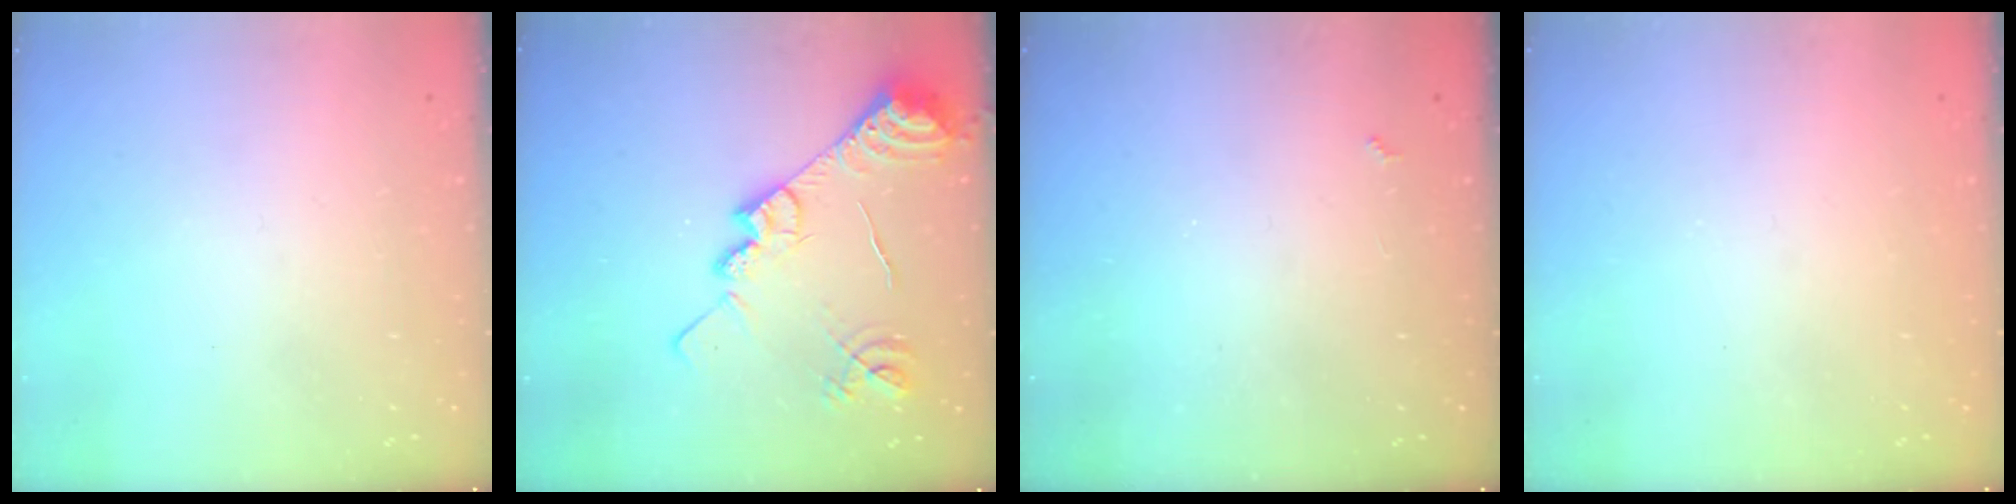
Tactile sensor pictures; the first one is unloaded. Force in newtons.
{"total": 17.0, "press": 16.9, "slide": 1.6}
{"total": 2.5, "press": 2.5, "slide": 0.4}
{"total": 1.0, "press": 1.0, "slide": 0.1}